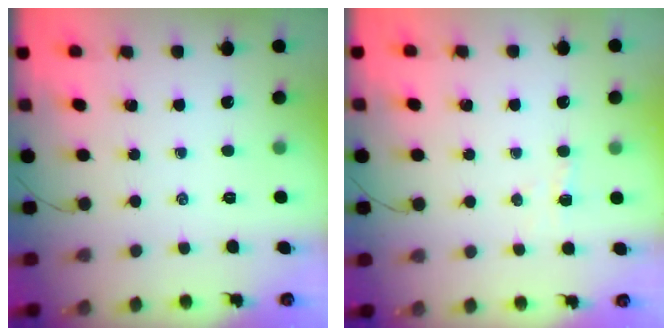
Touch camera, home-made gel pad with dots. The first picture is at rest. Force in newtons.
{"total": 3.0, "press": 2.9, "slide": 0.7}